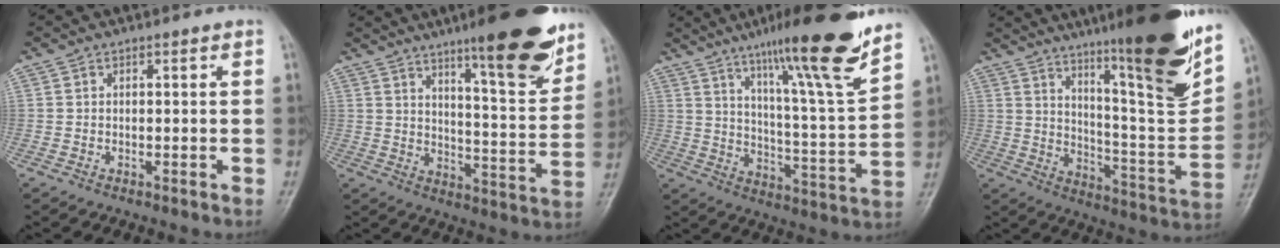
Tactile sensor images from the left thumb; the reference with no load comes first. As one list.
[{"total": 17.0, "force": [11.4, 3.1, 12.2], "torque": [-0.145, -0.070, 0.171]}, {"total": 20.4, "force": [14.4, 1.4, 14.4], "torque": [-0.197, -0.073, 0.227]}, {"total": 25.4, "force": [16.0, 3.6, 19.4], "torque": [-0.266, -0.076, 0.249]}]